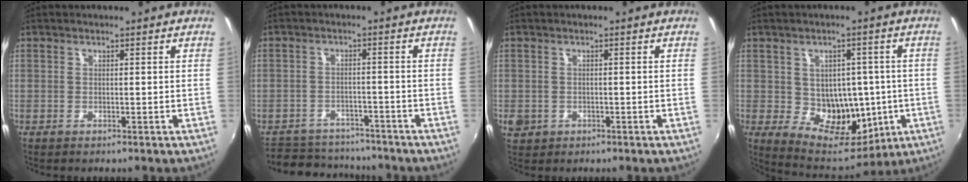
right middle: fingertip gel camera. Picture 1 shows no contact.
{"total": 8.8, "force": [-7.6, 4.2, 1.3], "torque": [-0.045, 0.022, -0.110]}
{"total": 3.2, "force": [-0.8, 2.8, 1.3], "torque": [-0.028, -0.003, -0.011]}
{"total": 12.1, "force": [-1.2, 10.0, 6.7], "torque": [-0.117, -0.002, 0.002]}